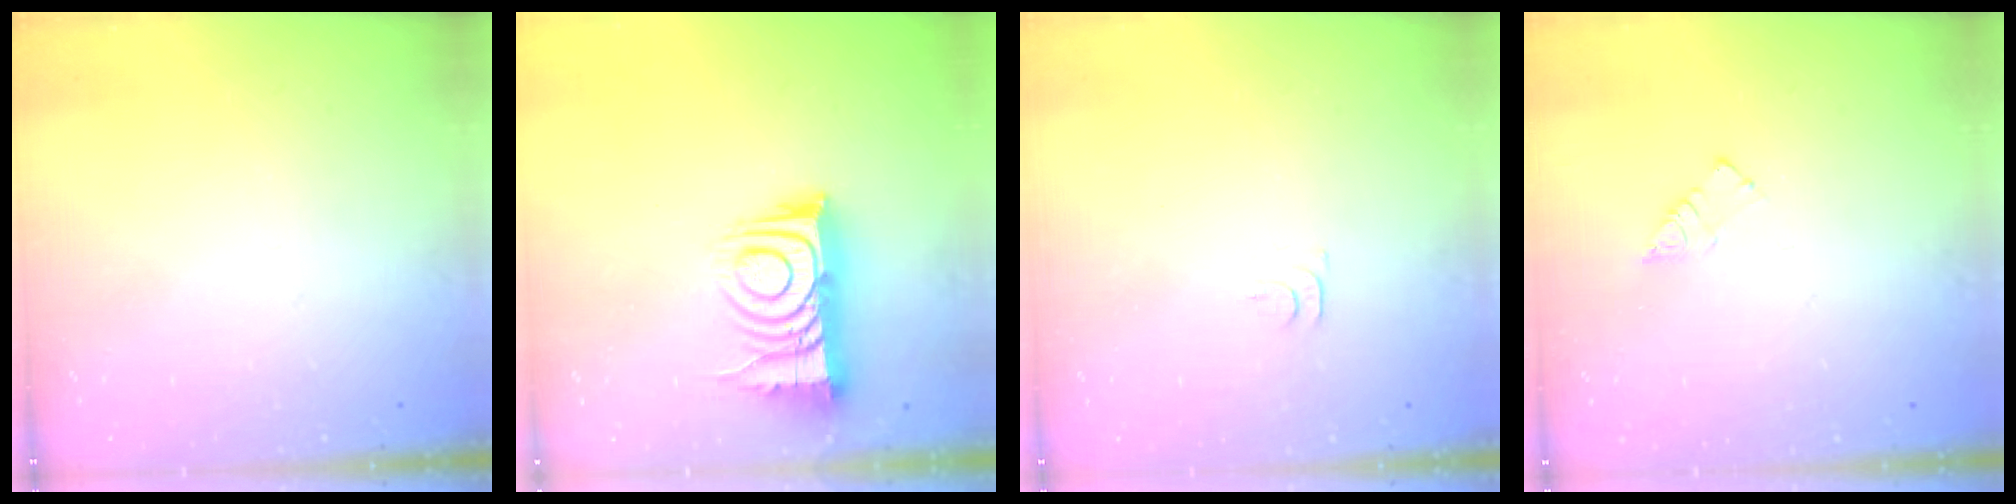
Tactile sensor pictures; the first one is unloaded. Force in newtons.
{"total": 12.7, "press": 12.7, "slide": 0.9}
{"total": 3.6, "press": 3.6, "slide": 0.4}
{"total": 3.4, "press": 3.4, "slide": 0.2}